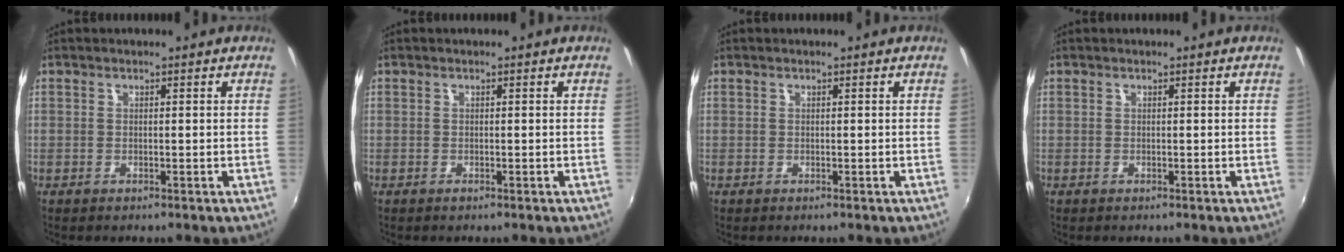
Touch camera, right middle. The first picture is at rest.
{"total": 0.0}
{"total": 0.0}
{"total": 0.0}